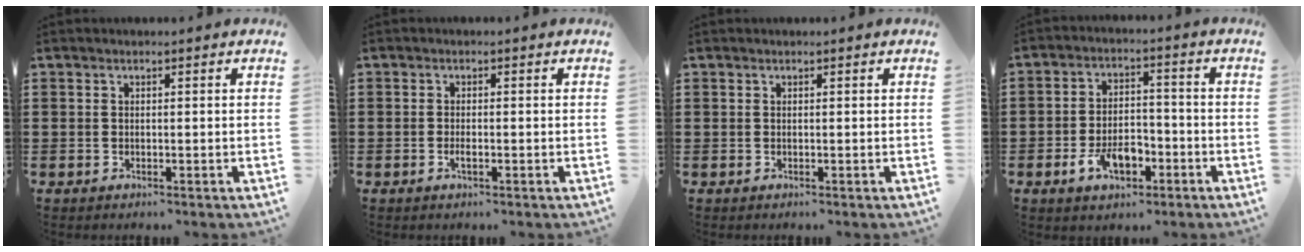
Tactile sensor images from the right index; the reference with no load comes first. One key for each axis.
{"total": 1.2, "fx": -0.5, "fy": 0.3, "fz": 1.0, "tx": -0.019, "ty": -0.003, "tz": -0.007}
{"total": 0.0}
{"total": 6.5, "fx": -3.0, "fy": 3.6, "fz": 4.5, "tx": -0.092, "ty": 0.007, "tz": -0.057}